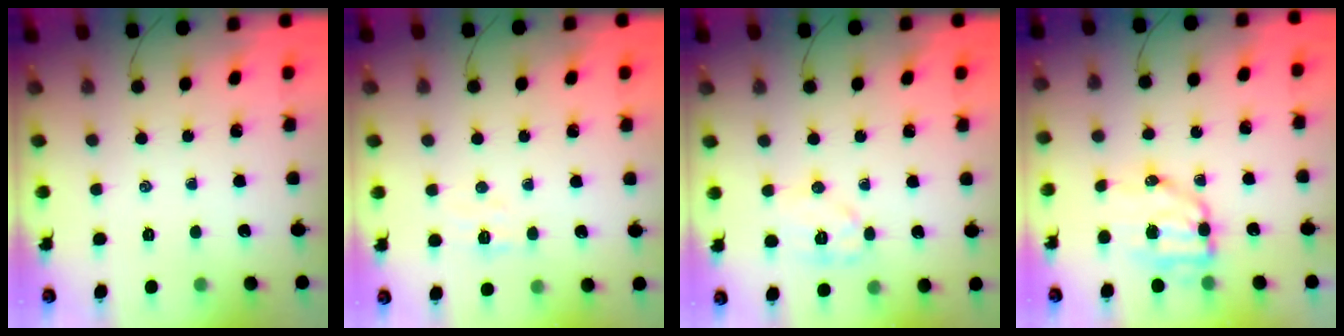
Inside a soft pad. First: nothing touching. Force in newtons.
{"total": 5.6, "press": 5.5, "slide": 1.0}
{"total": 9.1, "press": 9.1, "slide": 0.2}
{"total": 8.5, "press": 8.3, "slide": 1.6}